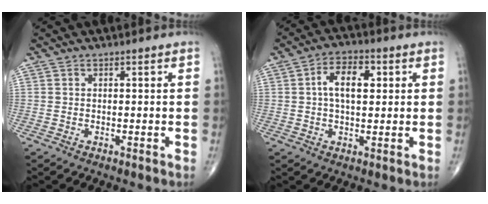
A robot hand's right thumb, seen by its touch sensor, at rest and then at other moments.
{"total": 7.5, "force": [1.4, 4.1, 6.1], "torque": [-0.093, 0.008, 0.019]}